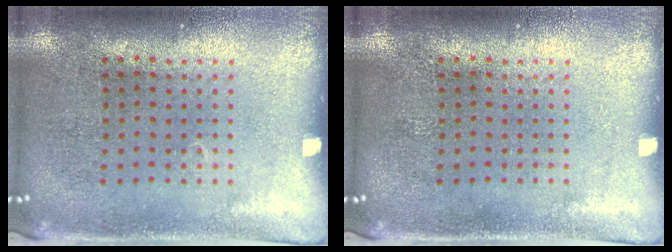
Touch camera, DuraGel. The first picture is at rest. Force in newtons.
{"total": 0.0}